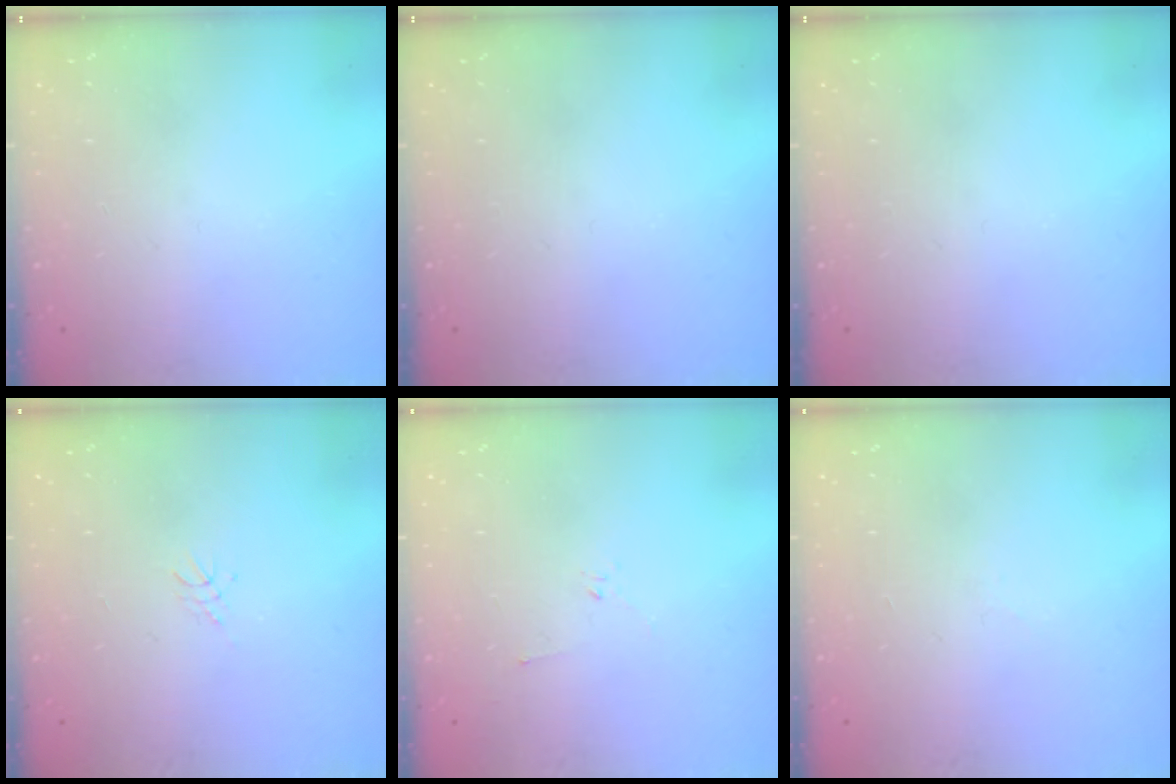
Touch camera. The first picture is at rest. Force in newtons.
{"total": 0.0}
{"total": 0.0}
{"total": 4.1, "press": 4.1, "slide": 0.5}
{"total": 2.2, "press": 2.1, "slide": 0.7}
{"total": 2.0, "press": 1.9, "slide": 0.5}